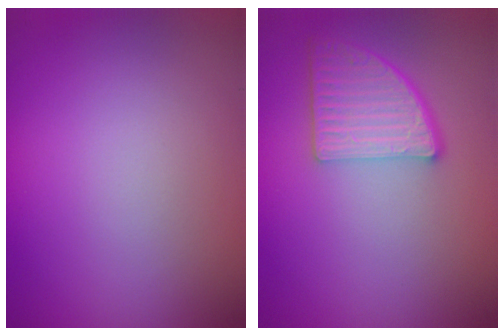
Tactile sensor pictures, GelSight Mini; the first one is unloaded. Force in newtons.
{"total": 4.6, "press": 3.9, "slide": 2.4}